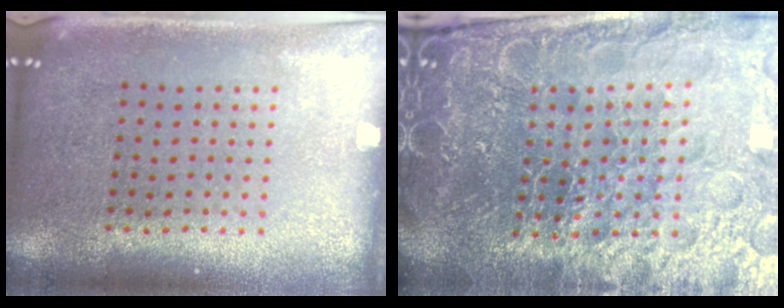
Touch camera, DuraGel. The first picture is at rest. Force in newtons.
{"total": 6.3, "press": 5.6, "slide": 3.0}